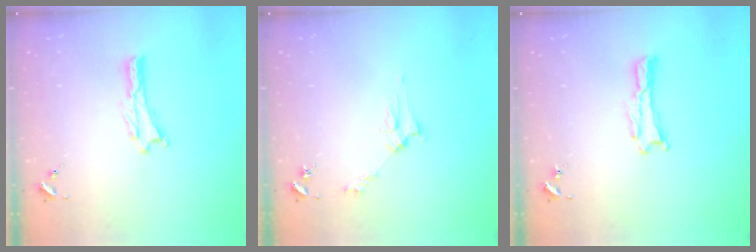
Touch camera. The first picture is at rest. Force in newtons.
{"total": 2.8, "press": 2.8, "slide": 0.3}
{"total": 0.0}